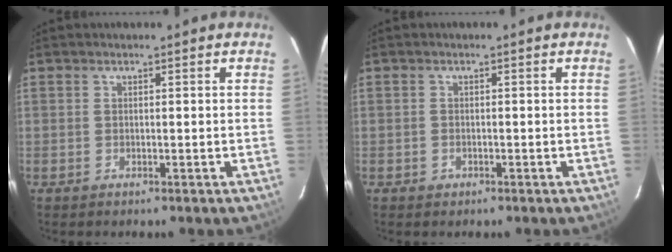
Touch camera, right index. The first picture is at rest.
{"total": 1.3, "force": [-0.7, 1.1, 0.2], "torque": [-0.002, 0.003, -0.008]}